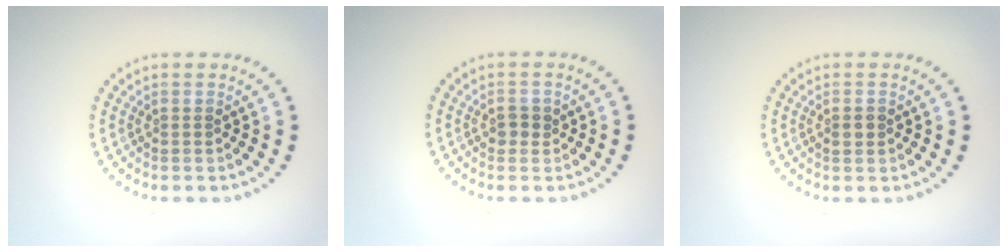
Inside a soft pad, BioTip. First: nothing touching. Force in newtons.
{"total": 1.3, "press": 1.3, "slide": 0.4}
{"total": 1.1, "press": 1.1, "slide": 0.2}